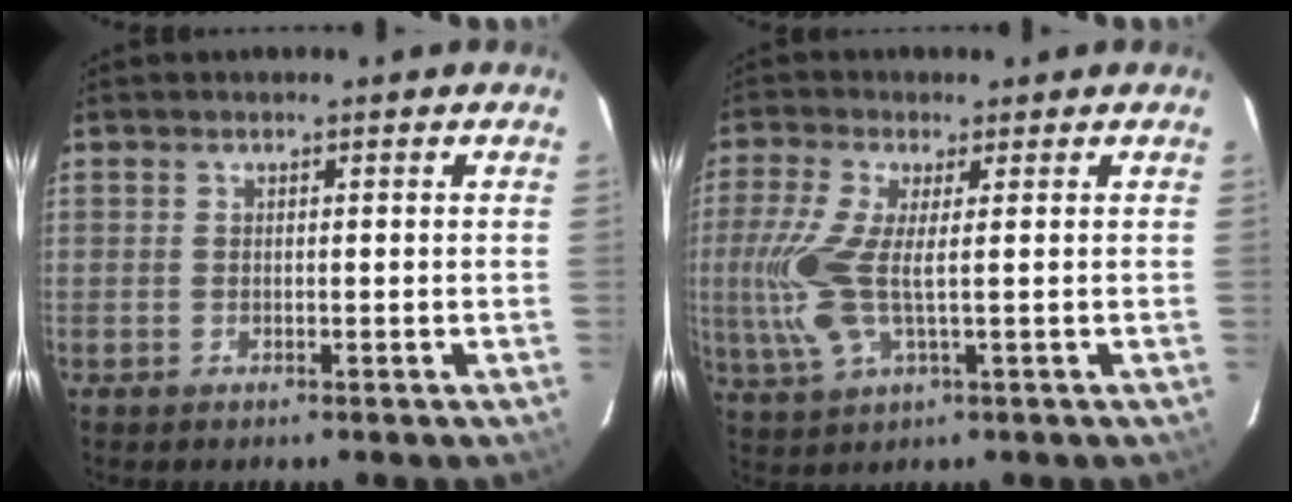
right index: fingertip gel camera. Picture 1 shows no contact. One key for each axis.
{"total": 9.4, "fx": 0.3, "fy": 2.6, "fz": 9.0, "tx": -0.209, "ty": -0.002, "tz": 0.006}